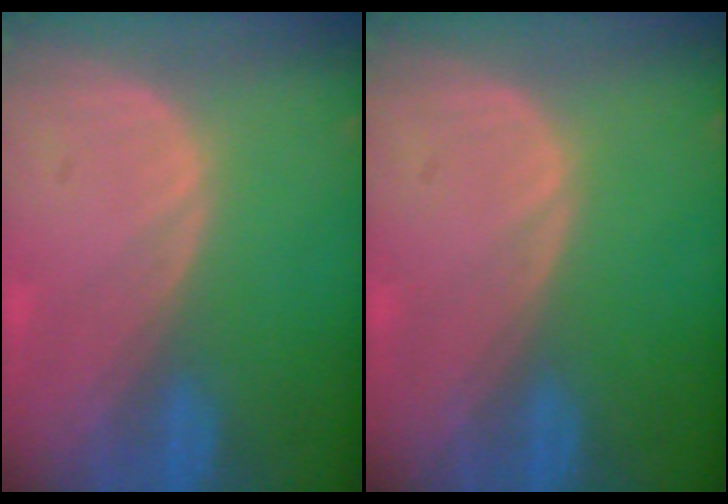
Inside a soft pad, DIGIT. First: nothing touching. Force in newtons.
{"total": 0.0}